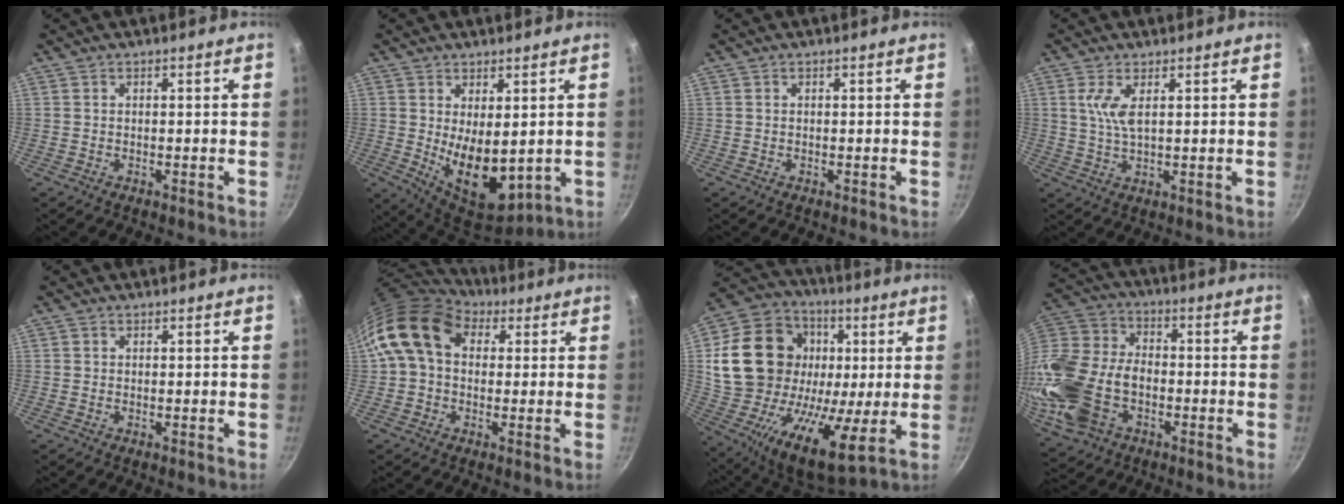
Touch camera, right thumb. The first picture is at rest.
{"total": 11.8, "force": [0.3, 6.1, 10.1], "torque": [-0.130, -0.035, 0.028]}
{"total": 0.0}
{"total": 4.8, "force": [1.6, 1.5, 4.3], "torque": [-0.092, -0.009, 0.034]}
{"total": 0.5, "force": [0.1, 0.5, 0.1], "torque": [0.000, 0.002, 0.000]}
{"total": 13.7, "force": [3.9, 9.9, 8.6], "torque": [-0.134, 0.015, 0.050]}
{"total": 28.3, "force": [5.4, 19.5, 19.7], "torque": [-0.338, -0.016, 0.089]}
{"total": 21.1, "force": [-5.9, 14.2, 14.5], "torque": [-0.307, 0.025, -0.115]}